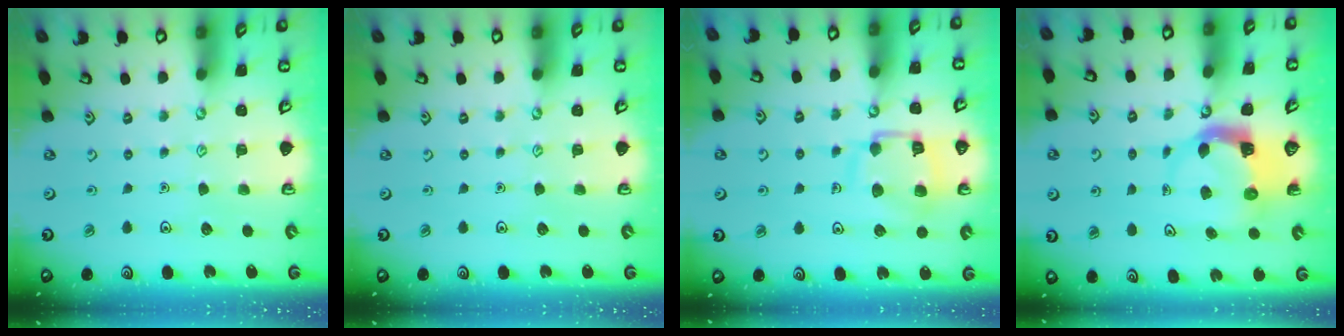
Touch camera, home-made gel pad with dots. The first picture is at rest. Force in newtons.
{"total": 0.0}
{"total": 13.1, "press": 13.0, "slide": 1.5}
{"total": 4.1, "press": 4.0, "slide": 0.8}